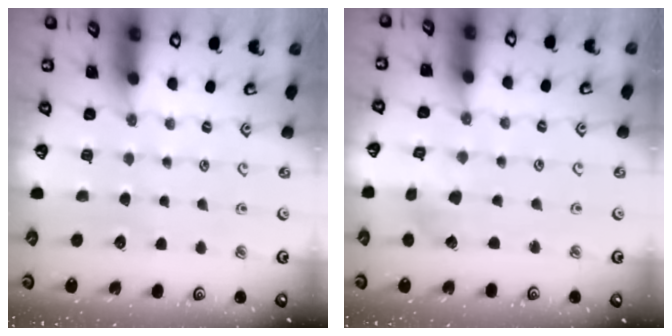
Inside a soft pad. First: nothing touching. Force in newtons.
{"total": 2.9, "press": 2.8, "slide": 0.3}